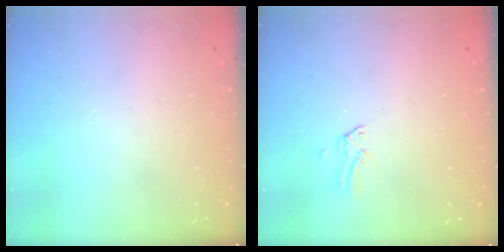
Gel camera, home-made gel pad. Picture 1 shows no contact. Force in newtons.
{"total": 0.0}